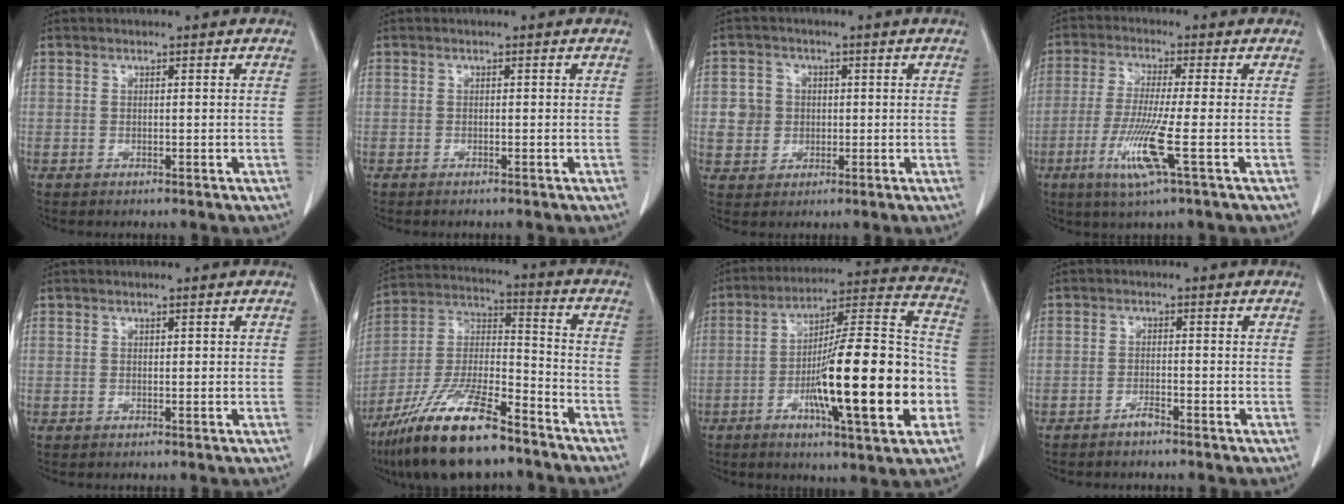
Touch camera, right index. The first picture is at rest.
{"total": 0.6, "force": [-0.5, 0.0, 0.3], "torque": [-0.012, -0.002, -0.007]}
{"total": 4.7, "force": [0.3, 4.6, 1.1], "torque": [-0.022, 0.015, 0.012]}
{"total": 8.7, "force": [-3.1, -0.7, 8.1], "torque": [-0.169, -0.026, -0.065]}
{"total": 0.5, "force": [0.2, 0.2, 0.4], "torque": [-0.005, 0.001, 0.004]}
{"total": 18.2, "force": [-13.1, 3.8, 12.1], "torque": [-0.262, -0.019, -0.240]}
{"total": 22.7, "force": [-6.0, 2.7, 21.7], "torque": [-0.313, 0.005, -0.092]}
{"total": 1.5, "force": [-1.3, 0.1, 0.8], "torque": [-0.015, 0.001, -0.022]}